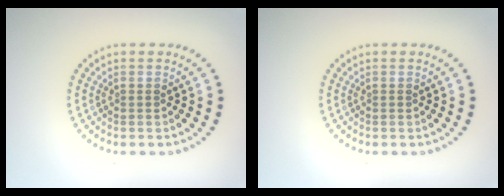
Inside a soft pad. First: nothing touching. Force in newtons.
{"total": 0.0}